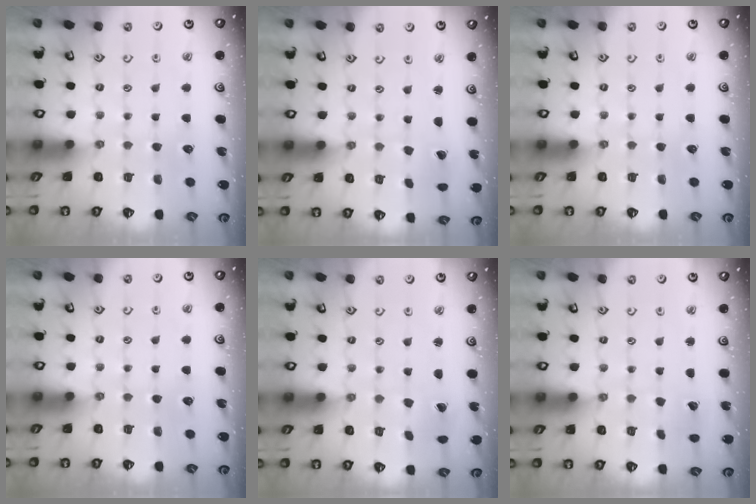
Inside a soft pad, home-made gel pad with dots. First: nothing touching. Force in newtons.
{"total": 0.9, "press": 0.9, "slide": 0.1}
{"total": 0.0}
{"total": 0.0}
{"total": 1.2, "press": 1.2, "slide": 0.4}
{"total": 2.6, "press": 2.6, "slide": 0.3}